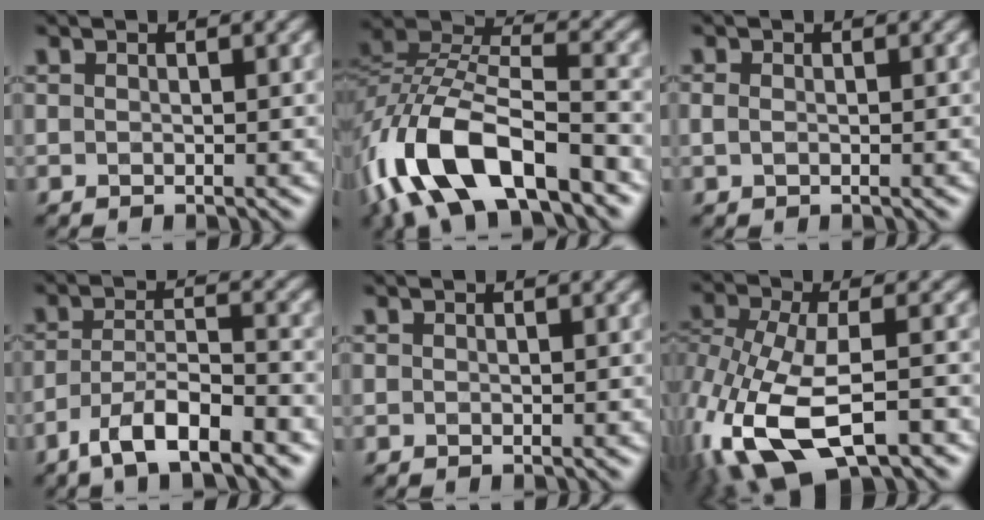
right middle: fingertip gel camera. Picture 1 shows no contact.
{"total": 13.2, "force": [-7.7, 5.5, 9.1], "torque": [-0.189, 0.003, -0.154]}
{"total": 0.6, "force": [0.0, 0.4, 0.4], "torque": [-0.010, 0.001, 0.001]}
{"total": 7.5, "force": [-5.3, 2.0, 5.0], "torque": [-0.086, -0.002, -0.090]}
{"total": 0.0}
{"total": 10.1, "force": [-4.9, 4.8, 7.4], "torque": [-0.167, -0.009, -0.090]}